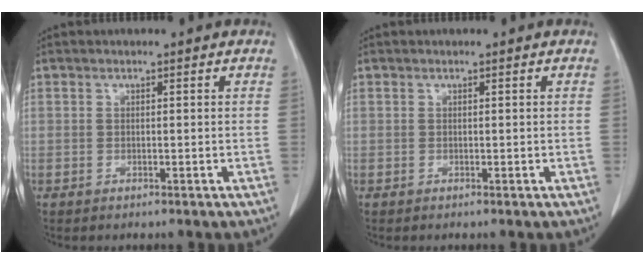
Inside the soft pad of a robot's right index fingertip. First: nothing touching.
{"total": 0.0}